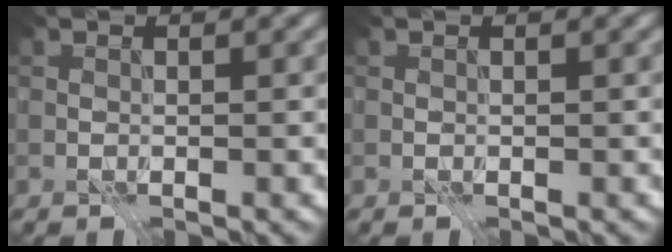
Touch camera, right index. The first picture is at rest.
{"total": 0.0}